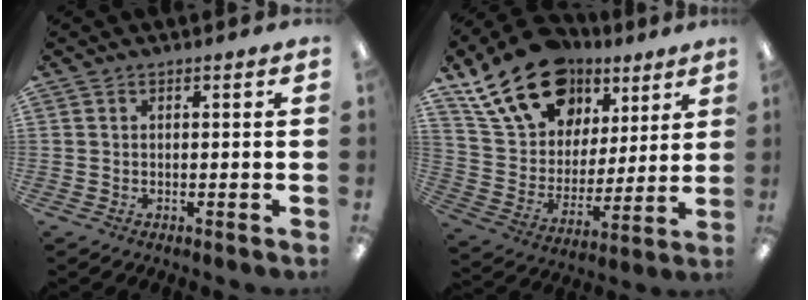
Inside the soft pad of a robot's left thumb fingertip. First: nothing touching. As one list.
[{"total": 21.0, "force": [13.7, 13.1, 9.0], "torque": [-0.167, -0.070, 0.253]}]